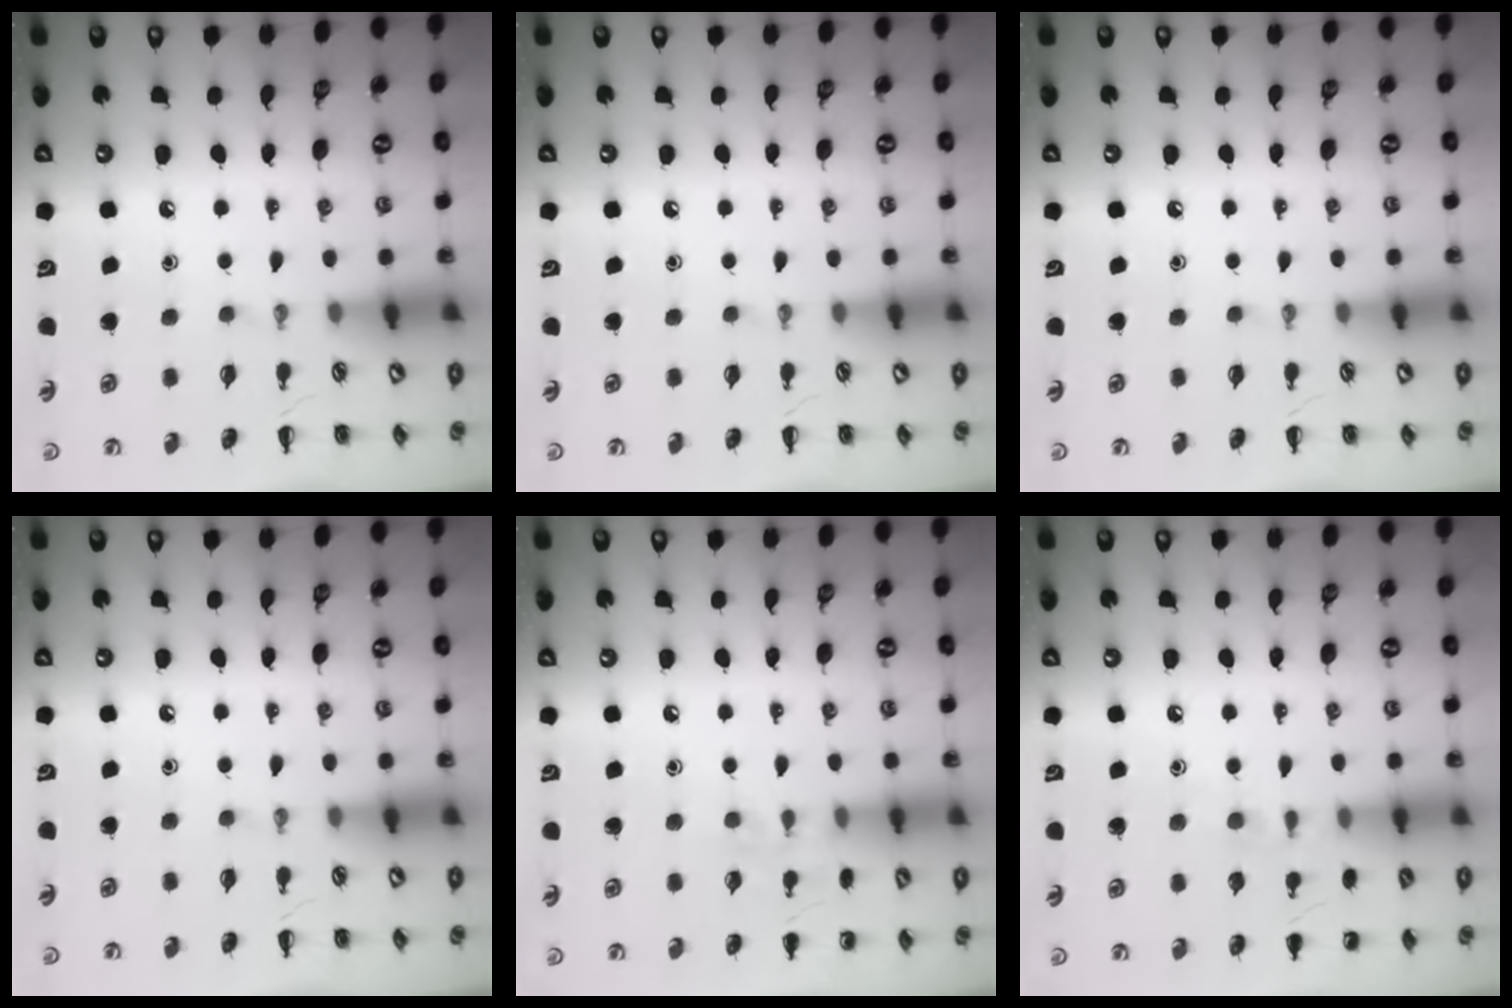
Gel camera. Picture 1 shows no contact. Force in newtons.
{"total": 0.0}
{"total": 0.0}
{"total": 0.0}
{"total": 6.7, "press": 6.4, "slide": 2.0}
{"total": 6.7, "press": 6.5, "slide": 1.7}